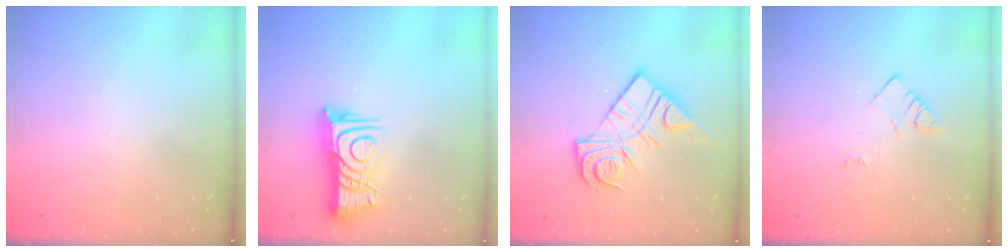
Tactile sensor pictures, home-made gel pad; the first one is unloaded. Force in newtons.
{"total": 12.3, "press": 12.2, "slide": 1.0}
{"total": 13.2, "press": 13.1, "slide": 1.0}
{"total": 3.3, "press": 3.3, "slide": 0.4}